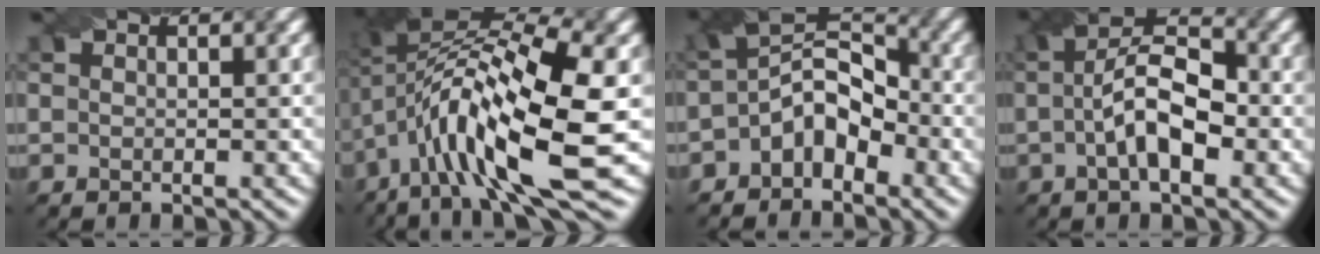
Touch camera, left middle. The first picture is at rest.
{"total": 13.7, "force": [-2.3, 4.6, 12.7], "torque": [-0.229, 0.006, -0.039]}
{"total": 5.6, "force": [-2.3, 3.5, 3.7], "torque": [-0.053, 0.013, -0.052]}
{"total": 6.6, "force": [-0.9, 2.9, 5.9], "torque": [-0.103, 0.010, -0.023]}